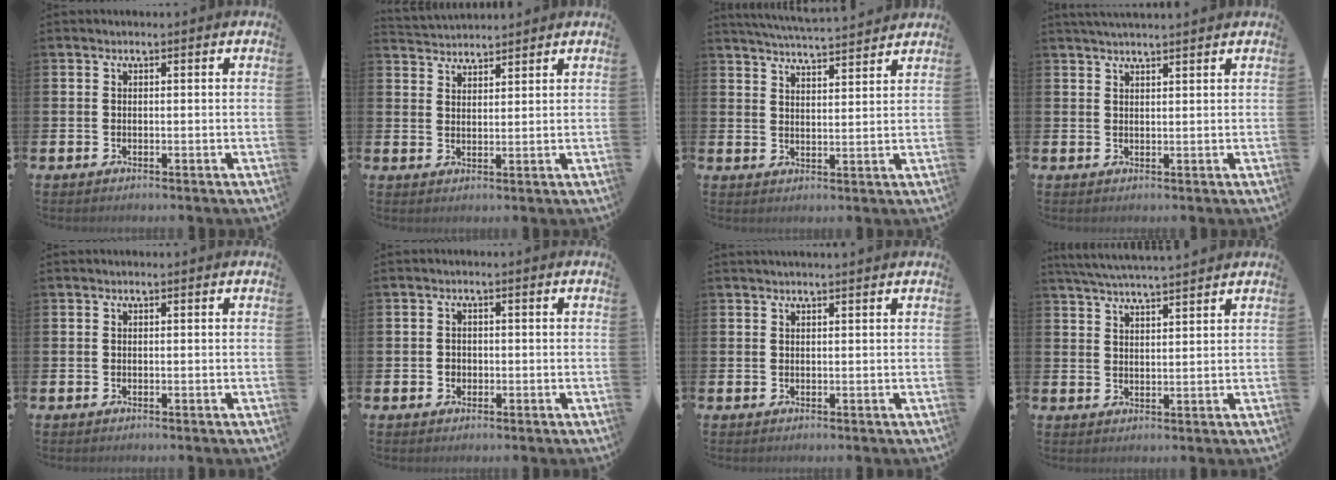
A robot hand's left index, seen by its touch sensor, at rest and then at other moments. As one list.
[{"total": 3.1, "force": [3.0, 0.4, -0.4], "torque": [-0.001, -0.013, 0.056]}, {"total": 5.1, "force": [5.1, -0.1, 0.7], "torque": [-0.026, -0.032, 0.090]}, {"total": 2.2, "force": [2.2, -0.2, 0.4], "torque": [-0.010, -0.007, 0.040]}, {"total": 0.0}, {"total": 1.4, "force": [-0.2, 1.3, 0.4], "torque": [-0.002, 0.005, -0.007]}, {"total": 0.8, "force": [0.8, -0.1, 0.2], "torque": [-0.001, -0.002, 0.014]}, {"total": 4.8, "force": [4.7, -0.2, 1.0], "torque": [-0.032, -0.019, 0.086]}]